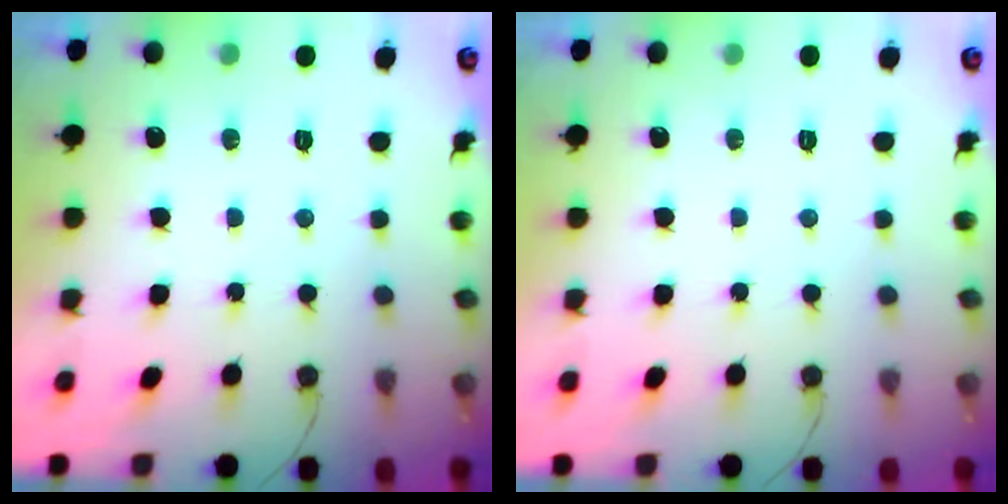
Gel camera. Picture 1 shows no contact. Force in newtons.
{"total": 0.0}